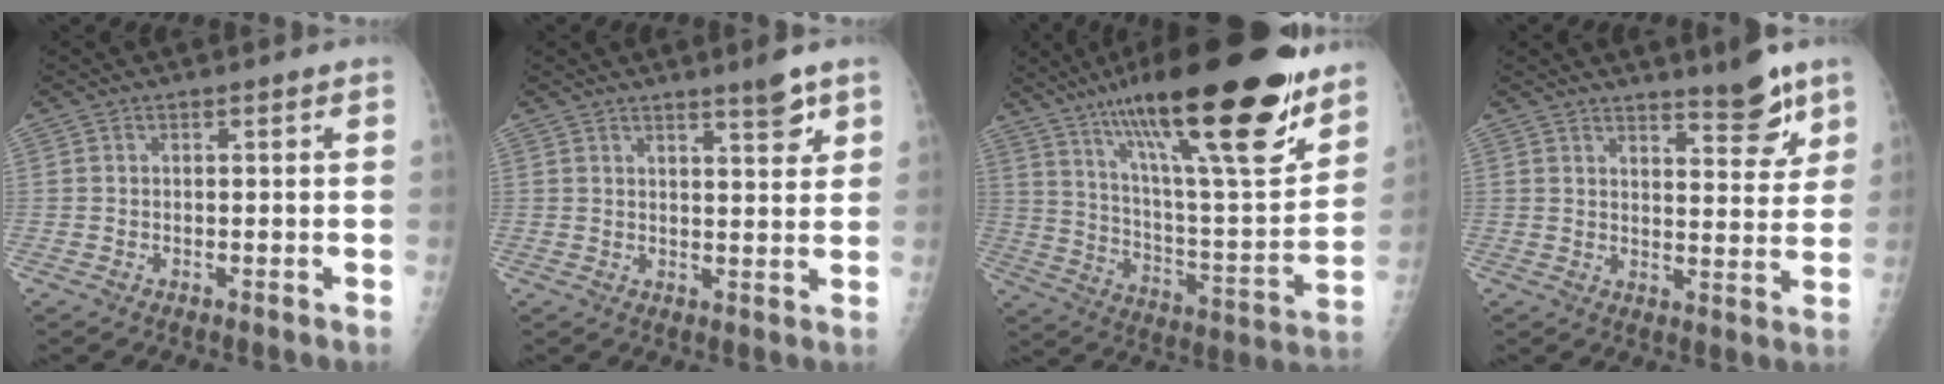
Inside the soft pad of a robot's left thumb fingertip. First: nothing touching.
{"total": 4.6, "force": [3.2, 0.7, 3.2], "torque": [-0.039, -0.024, 0.046]}
{"total": 30.9, "force": [19.8, 6.8, 22.7], "torque": [-0.342, -0.061, 0.325]}
{"total": 7.9, "force": [5.9, 2.0, 4.9], "torque": [-0.046, -0.046, 0.087]}